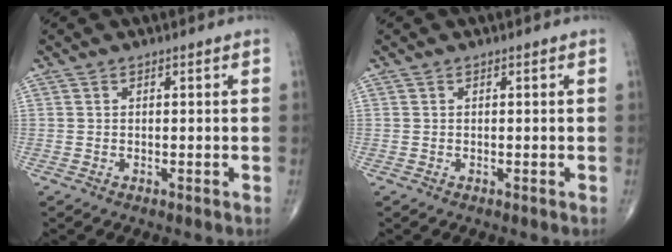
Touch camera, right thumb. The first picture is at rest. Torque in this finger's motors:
{"motor_torque": [-0.01, 0.00, 0.04, 0.04, 0.01]}